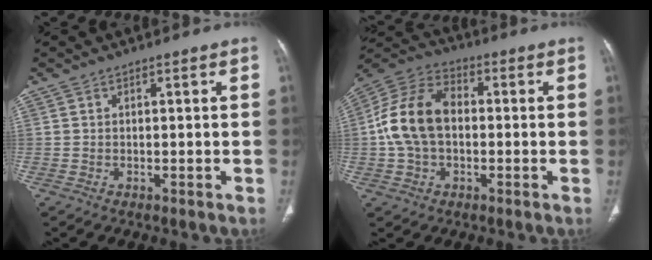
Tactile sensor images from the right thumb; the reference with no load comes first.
{"total": 13.7, "force": [-0.2, 9.4, 10.0], "torque": [-0.187, 0.035, -0.012]}